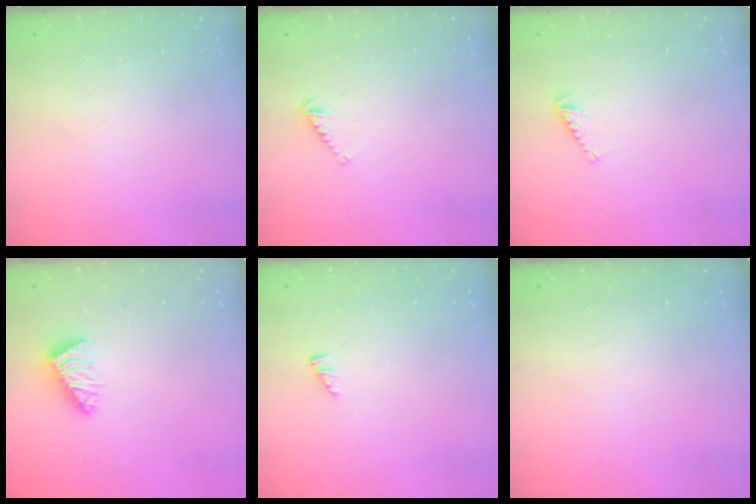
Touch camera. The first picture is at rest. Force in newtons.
{"total": 3.5, "press": 3.4, "slide": 0.6}
{"total": 3.5, "press": 3.5, "slide": 0.2}
{"total": 3.7, "press": 3.7, "slide": 0.7}
{"total": 2.1, "press": 2.1, "slide": 0.3}
{"total": 0.0}